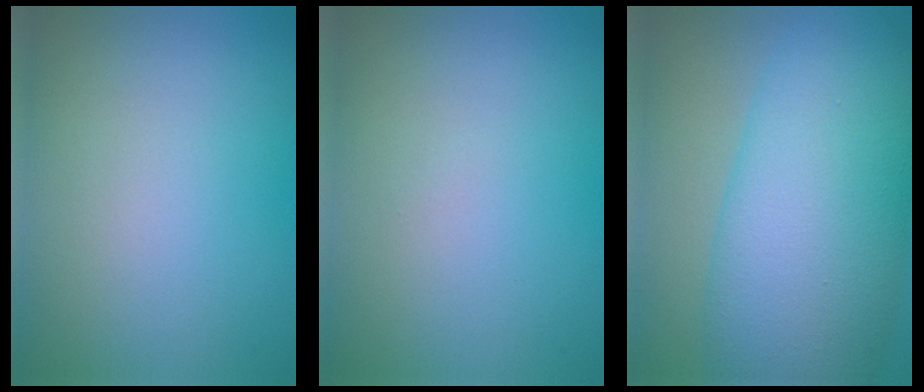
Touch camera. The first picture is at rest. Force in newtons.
{"total": 0.0}
{"total": 13.1, "press": 13.1, "slide": 0.2}